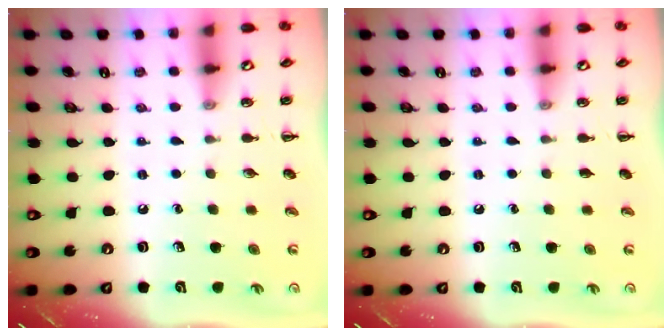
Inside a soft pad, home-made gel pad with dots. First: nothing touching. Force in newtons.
{"total": 0.0}